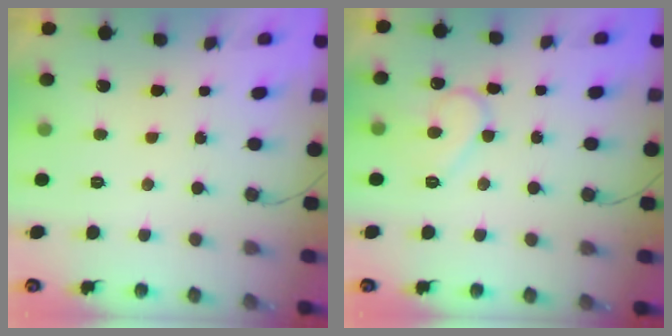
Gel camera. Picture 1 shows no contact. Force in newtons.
{"total": 9.8, "press": 9.8, "slide": 0.9}